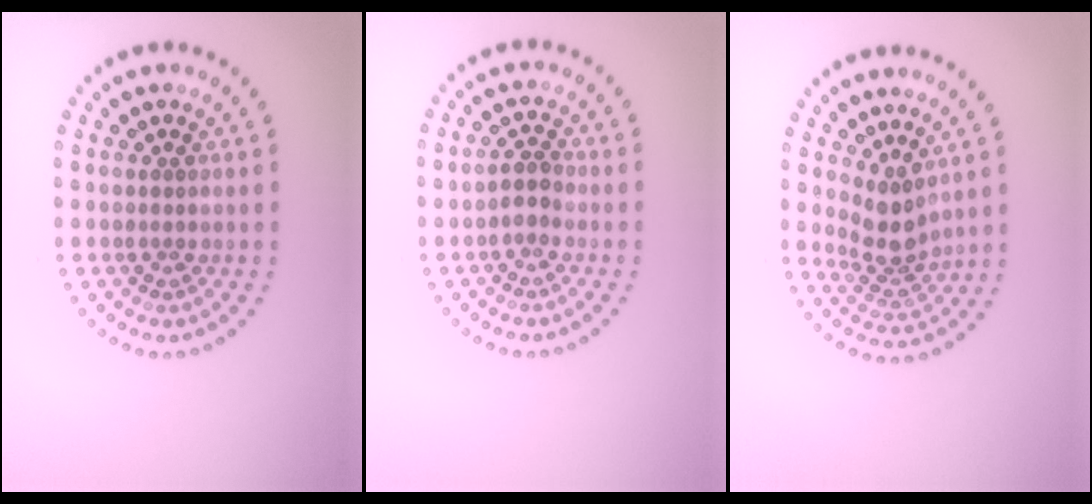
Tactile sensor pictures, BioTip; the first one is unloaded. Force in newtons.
{"total": 1.5, "press": 1.2, "slide": 0.8}
{"total": 2.9, "press": 2.1, "slide": 1.9}